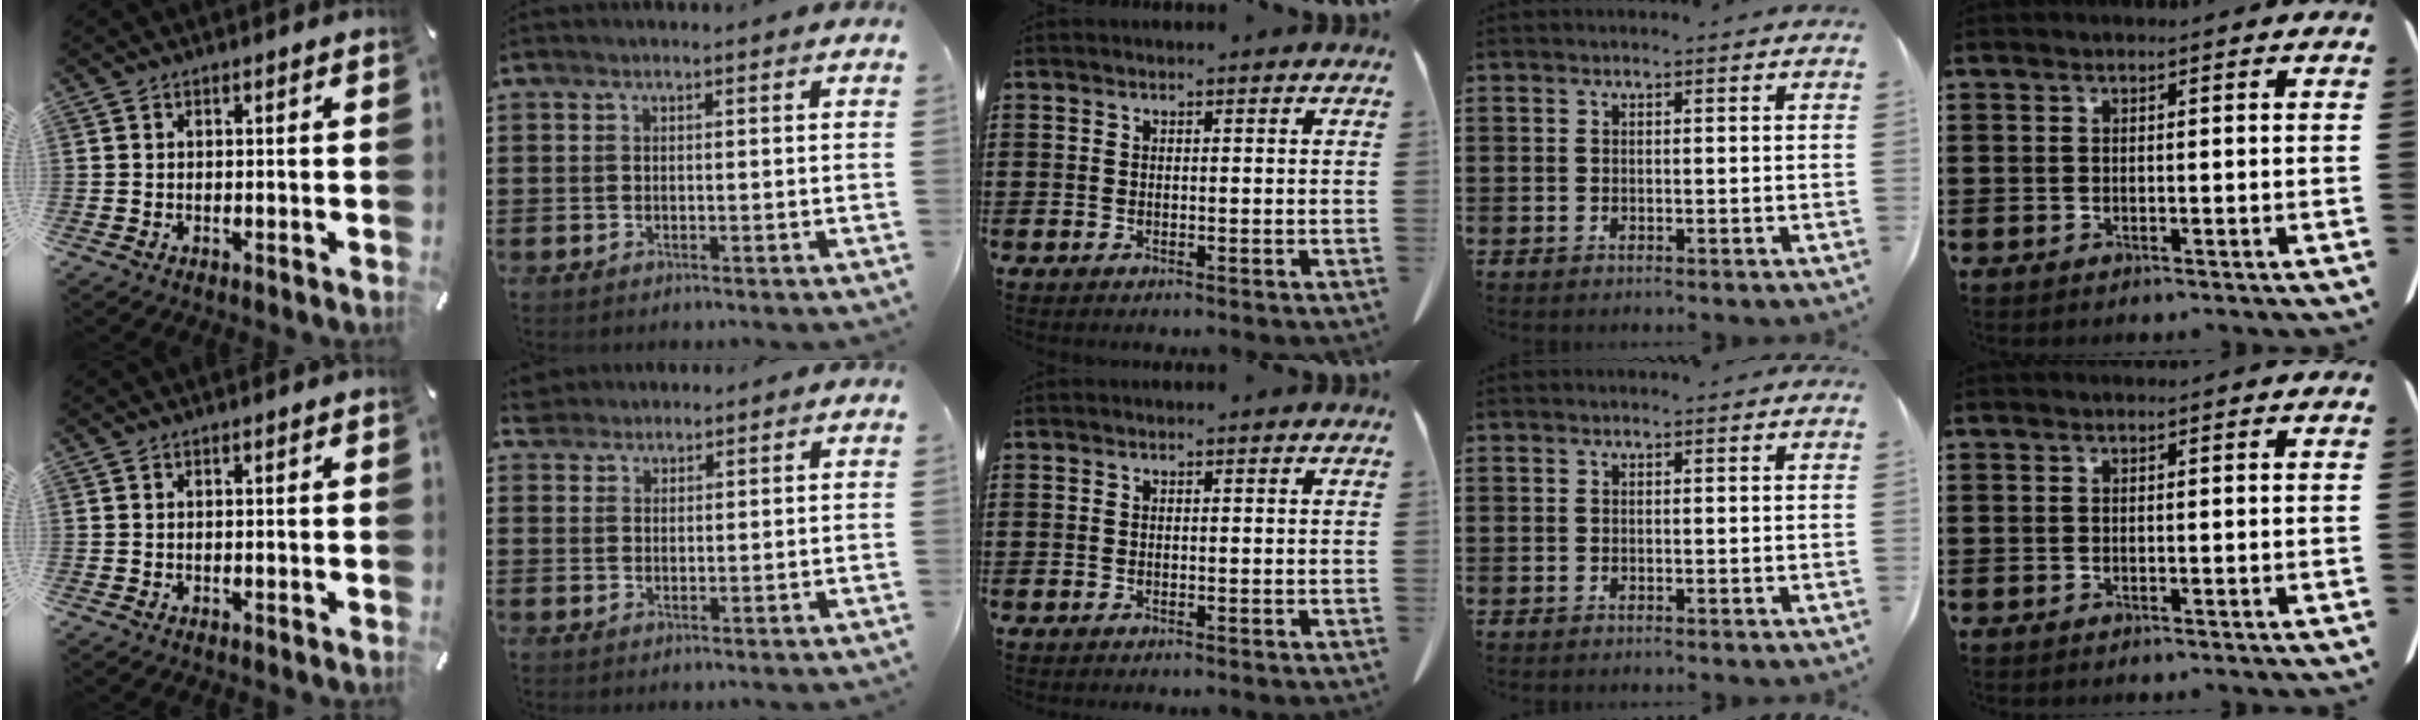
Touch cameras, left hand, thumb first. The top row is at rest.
{"index": {"total": 2.5, "force": [2.2, 1.2, -0.1], "torque": [-0.008, 0.009, 0.044]}}